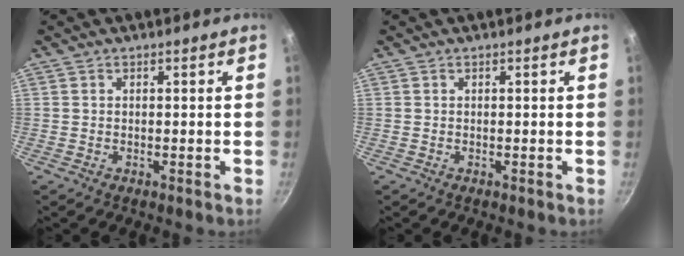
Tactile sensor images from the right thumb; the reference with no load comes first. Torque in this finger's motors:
{"motor_torque": [0.03, 0.03, -0.15, 0.15, 0.00]}